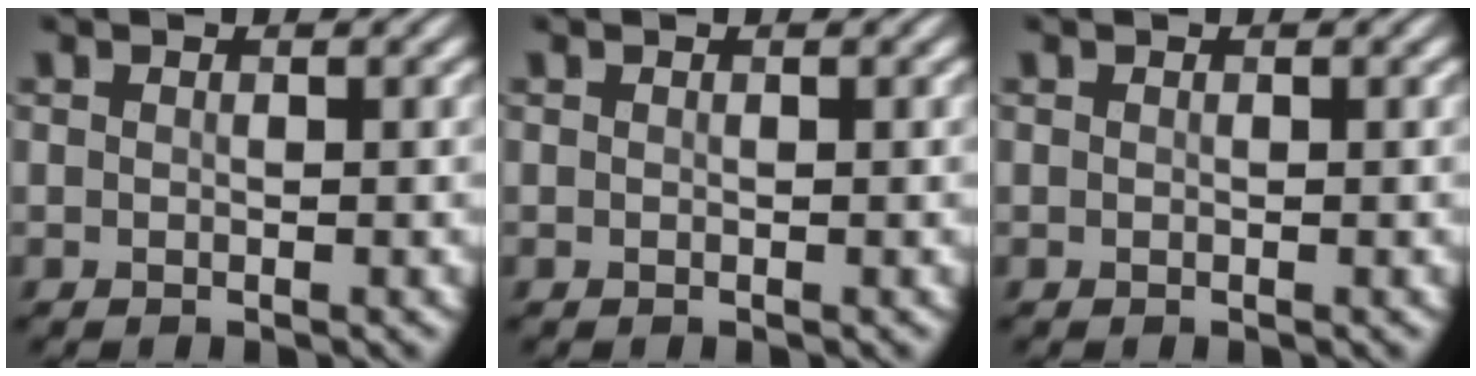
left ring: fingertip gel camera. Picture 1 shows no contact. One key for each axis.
{"total": 0.0}
{"total": 0.0}